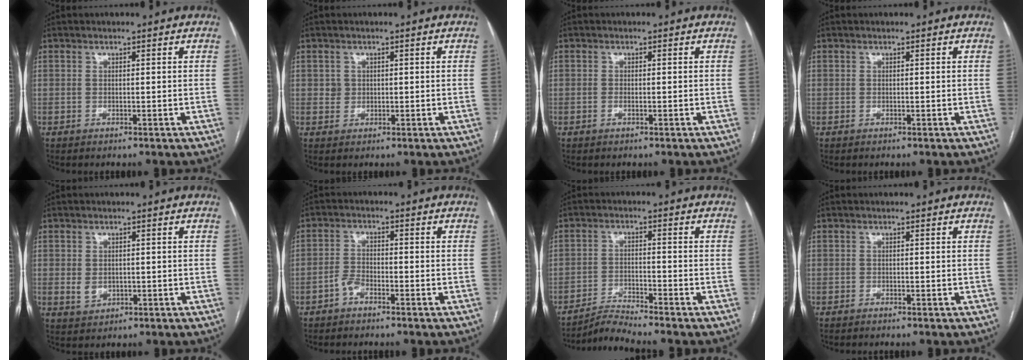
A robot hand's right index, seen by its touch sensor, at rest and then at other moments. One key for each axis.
{"total": 1.5, "fx": 0.3, "fy": 1.4, "fz": 0.2, "tx": 0.004, "ty": 0.001, "tz": 0.003}
{"total": 0.8, "fx": -0.3, "fy": 0.3, "fz": 0.7, "tx": -0.015, "ty": 0.000, "tz": -0.004}
{"total": 0.0}
{"total": 2.5, "fx": -0.1, "fy": 2.0, "fz": 1.5, "tx": -0.028, "ty": -0.002, "tz": 0.007}
{"total": 2.5, "fx": -1.8, "fy": 1.1, "fz": 1.4, "tx": -0.028, "ty": 0.005, "tz": -0.035}
{"total": 4.3, "fx": -3.9, "fy": -1.7, "fz": -0.1, "tx": -0.009, "ty": -0.021, "tz": -0.073}
{"total": 0.0}